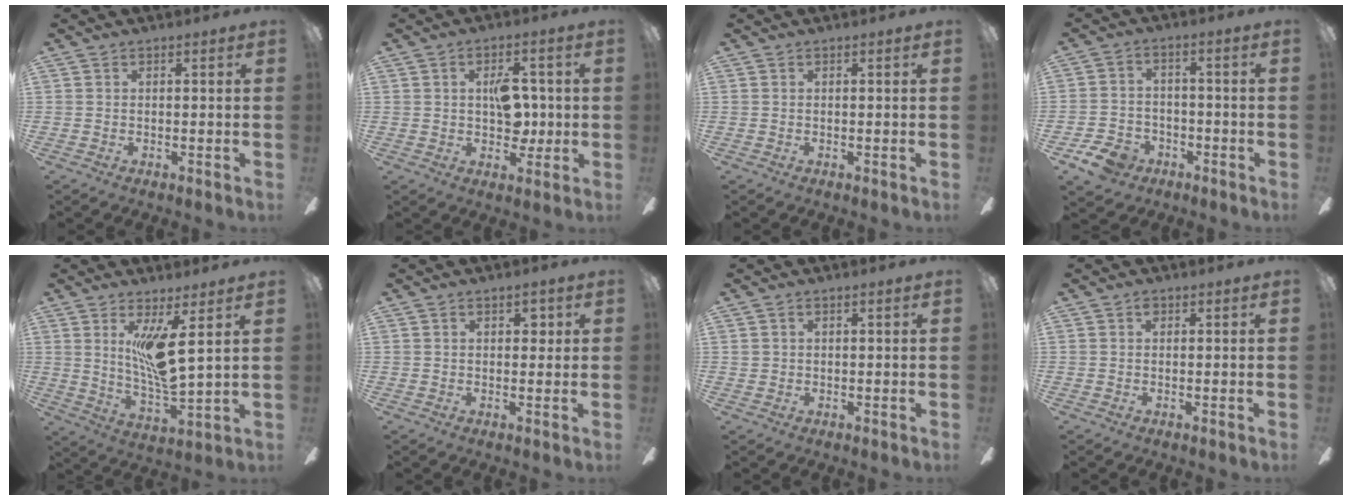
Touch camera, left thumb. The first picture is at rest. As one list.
[{"total": 9.3, "force": [0.9, 5.9, 7.1], "torque": [-0.105, 0.006, 0.016]}, {"total": 0.0}, {"total": 7.9, "force": [-5.0, 5.2, 3.2], "torque": [-0.081, 0.028, -0.096]}, {"total": 11.8, "force": [4.6, 2.3, 10.6], "torque": [-0.203, -0.028, 0.077]}, {"total": 3.0, "force": [1.2, 1.7, 2.1], "torque": [-0.021, -0.001, 0.014]}, {"total": 0.9, "force": [0.2, 0.8, 0.3], "torque": [-0.006, 0.006, 0.003]}, {"total": 0.9, "force": [0.3, 0.6, 0.6], "torque": [-0.012, 0.003, 0.006]}]